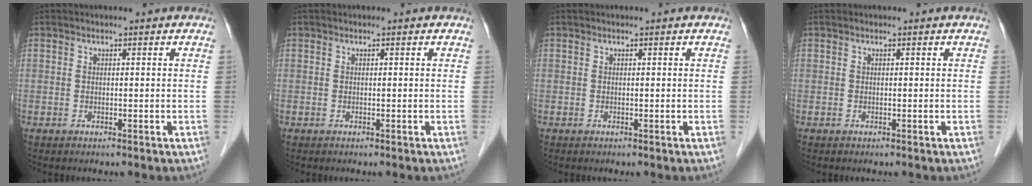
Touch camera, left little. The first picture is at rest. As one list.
[{"total": 0.0}, {"total": 0.0}, {"total": 0.0}]